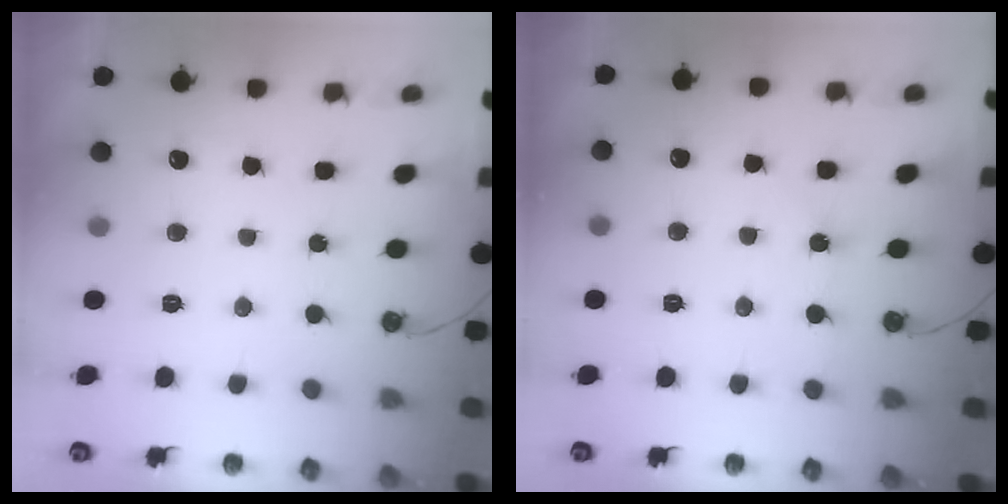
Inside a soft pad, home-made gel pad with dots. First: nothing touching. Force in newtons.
{"total": 2.1, "press": 2.0, "slide": 0.5}